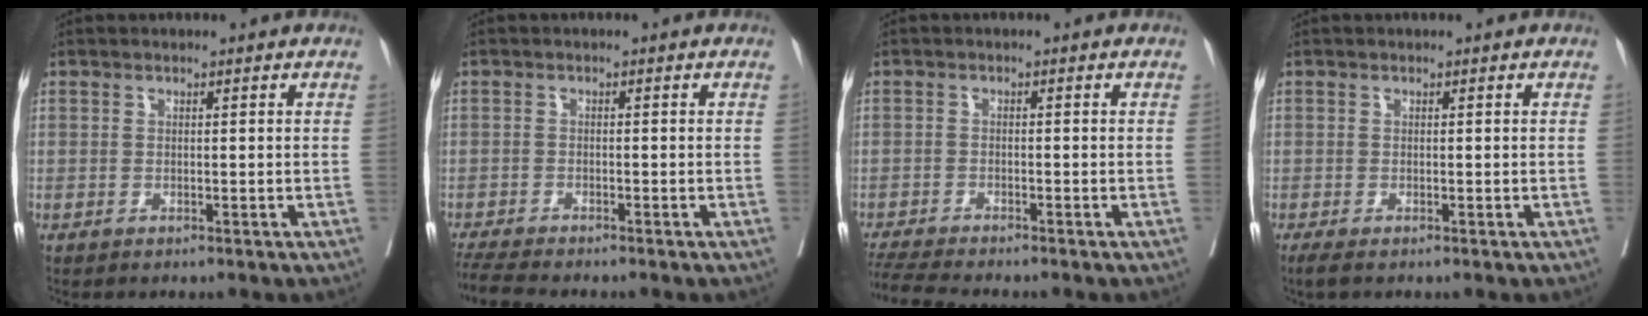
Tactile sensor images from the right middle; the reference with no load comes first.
{"total": 5.0, "force": [-4.6, -0.1, 1.9], "torque": [-0.033, -0.018, -0.082]}
{"total": 6.1, "force": [-5.6, -0.4, 2.2], "torque": [-0.037, -0.017, -0.098]}
{"total": 1.5, "force": [-1.2, 0.2, 0.9], "torque": [-0.015, -0.007, -0.019]}